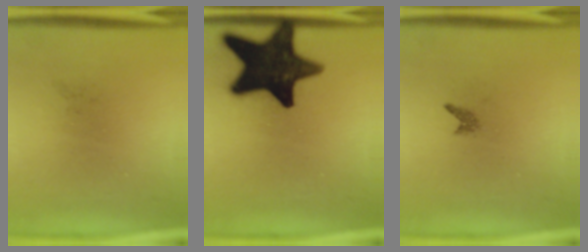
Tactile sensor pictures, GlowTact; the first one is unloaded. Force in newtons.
{"total": 18.0}
{"total": 0.7}